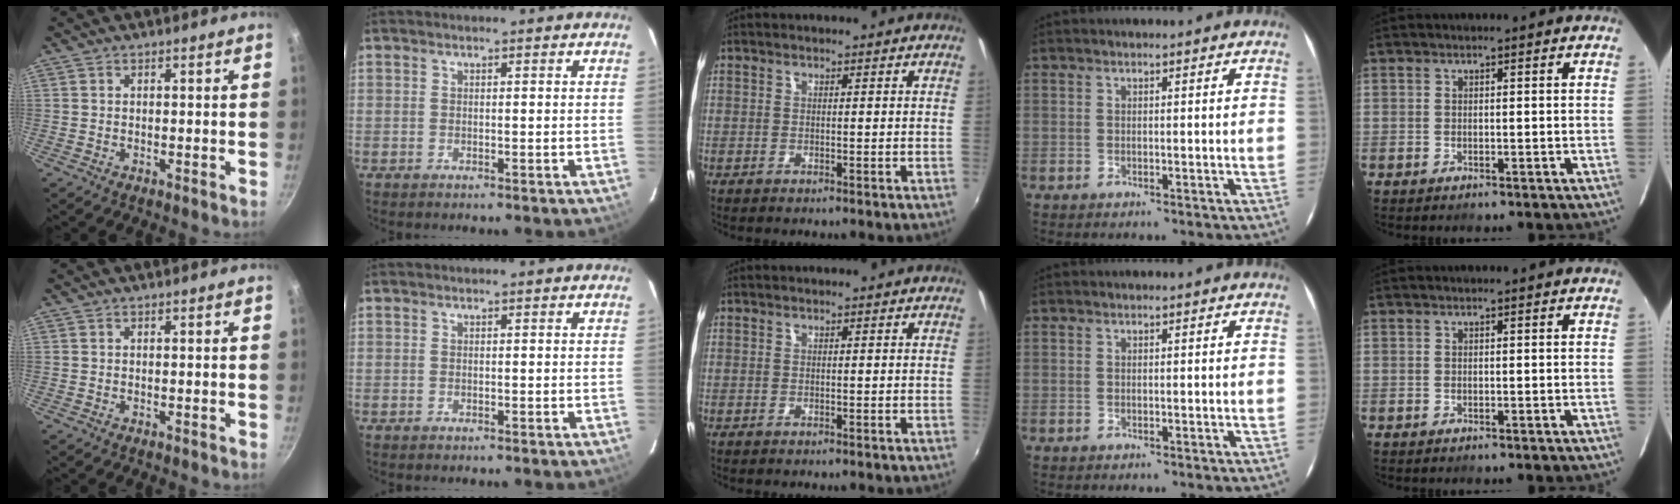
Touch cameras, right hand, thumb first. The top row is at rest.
{}